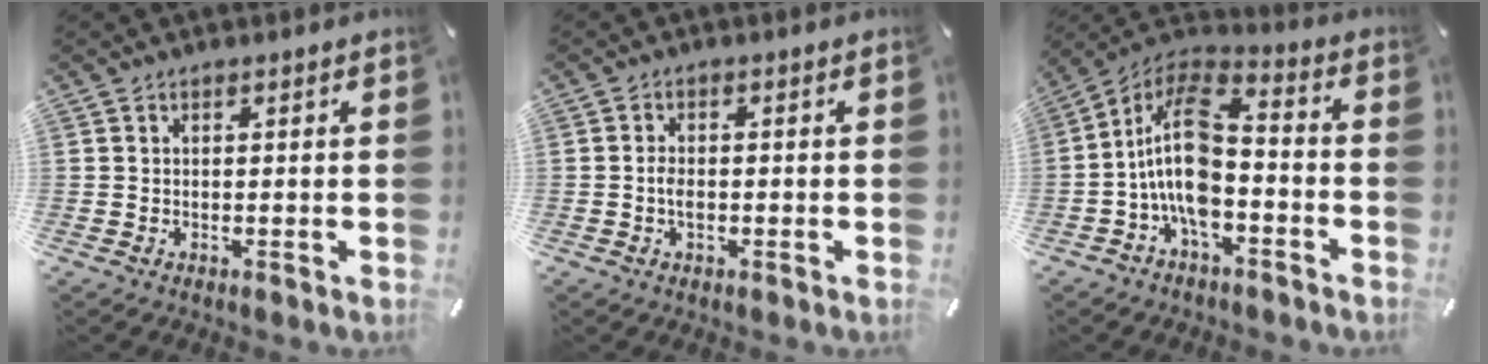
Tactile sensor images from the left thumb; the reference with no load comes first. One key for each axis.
{"total": 2.4, "fx": -0.7, "fy": 1.4, "fz": 1.9, "tx": -0.042, "ty": 0.001, "tz": -0.015}
{"total": 13.1, "fx": -3.6, "fy": 6.8, "fz": 10.6, "tx": -0.228, "ty": 0.008, "tz": -0.070}